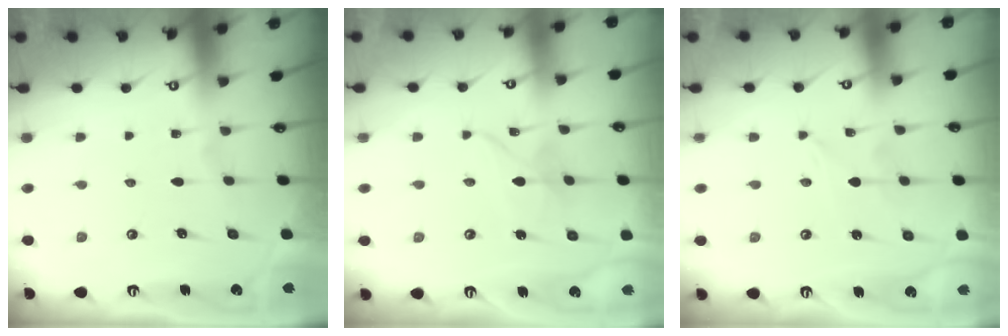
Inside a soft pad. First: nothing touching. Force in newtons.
{"total": 3.2, "press": 3.2, "slide": 0.3}
{"total": 0.0}